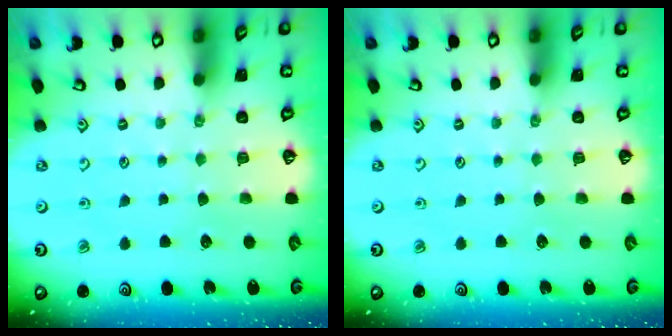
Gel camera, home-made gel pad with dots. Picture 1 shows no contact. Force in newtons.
{"total": 0.0}